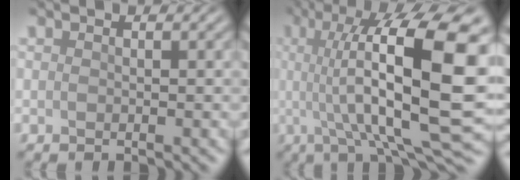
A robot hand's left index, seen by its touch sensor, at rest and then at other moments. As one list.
[{"total": 15.2, "force": [1.8, 4.1, 14.5], "torque": [-0.211, -0.001, 0.031]}]